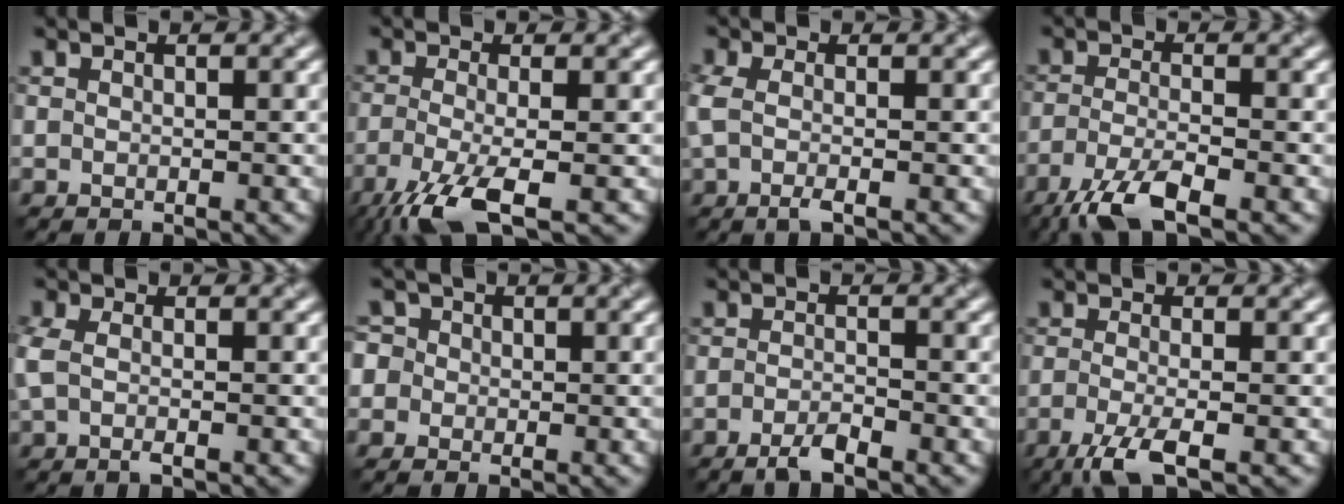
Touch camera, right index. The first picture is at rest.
{"total": 6.0, "force": [-3.6, 1.3, 4.7], "torque": [-0.102, -0.006, -0.076]}
{"total": 1.9, "force": [-0.4, 0.6, 1.8], "torque": [-0.057, -0.002, -0.012]}
{"total": 5.1, "force": [-3.6, 1.0, 3.5], "torque": [-0.081, -0.003, -0.074]}
{"total": 1.7, "force": [-0.2, 0.6, 1.5], "torque": [-0.050, 0.002, -0.008]}
{"total": 2.7, "force": [-0.1, 2.7, 0.6], "torque": [-0.010, 0.023, -0.030]}
{"total": 1.7, "force": [-1.3, 0.1, 1.0], "torque": [-0.026, 0.005, -0.031]}
{"total": 3.6, "force": [-1.9, 0.7, 3.0], "torque": [-0.064, -0.003, -0.045]}